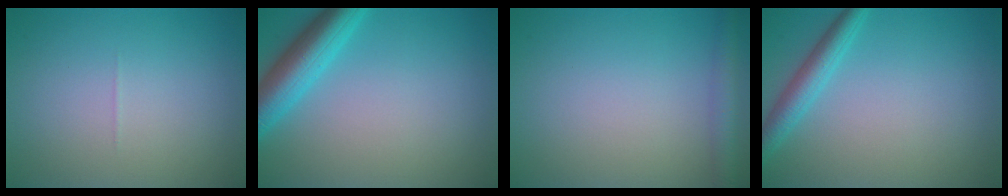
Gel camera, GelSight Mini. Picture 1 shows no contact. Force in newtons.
{"total": 5.3, "press": 5.3, "slide": 0.2}
{"total": 2.6, "press": 2.6, "slide": 0.1}
{"total": 2.8, "press": 2.8, "slide": 0.1}